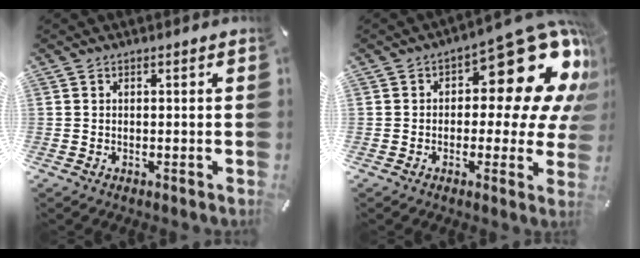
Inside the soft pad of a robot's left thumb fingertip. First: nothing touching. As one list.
[{"total": 20.1, "force": [8.3, 9.6, 15.6], "torque": [-0.188, -0.062, 0.135]}]